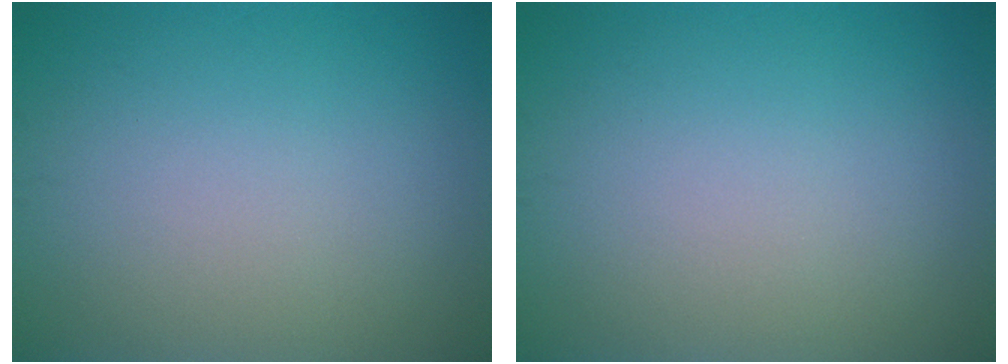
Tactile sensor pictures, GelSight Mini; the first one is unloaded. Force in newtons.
{"total": 0.0}